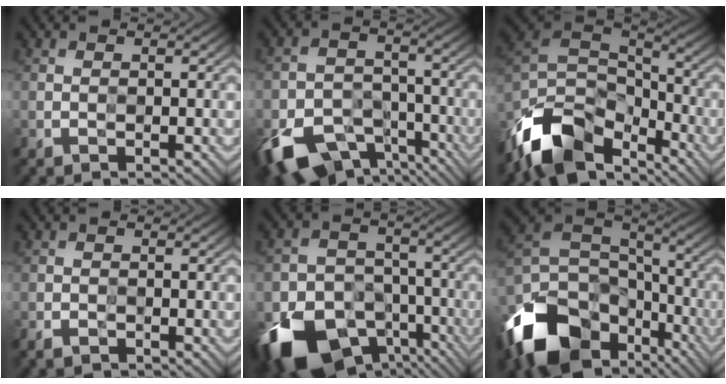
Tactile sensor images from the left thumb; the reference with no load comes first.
{"total": 11.8, "force": [-7.2, 7.0, 6.3], "torque": [-0.133, -0.022, -0.121]}
{"total": 13.6, "force": [-9.0, 7.2, 7.1], "torque": [-0.184, -0.006, -0.173]}
{"total": 1.2, "force": [-1.0, 0.6, 0.4], "torque": [-0.012, -0.003, -0.023]}
{"total": 15.3, "force": [-8.7, 10.1, 7.6], "torque": [-0.172, -0.049, -0.139]}
{"total": 17.6, "force": [-9.3, 11.5, 9.5], "torque": [-0.246, -0.043, -0.148]}